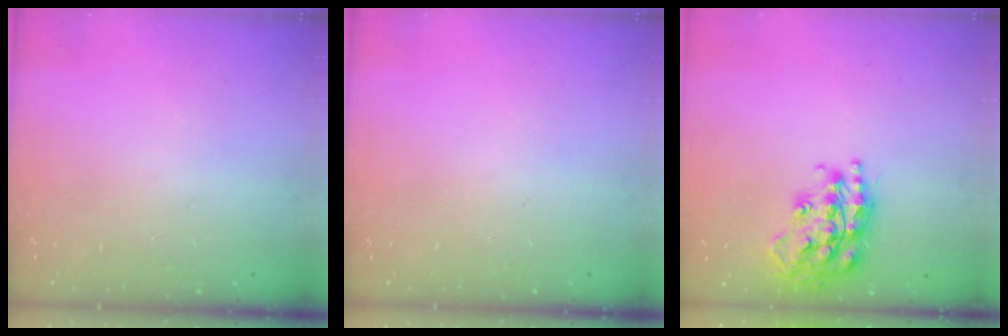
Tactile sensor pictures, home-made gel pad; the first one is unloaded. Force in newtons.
{"total": 0.0}
{"total": 19.5, "press": 19.4, "slide": 1.3}